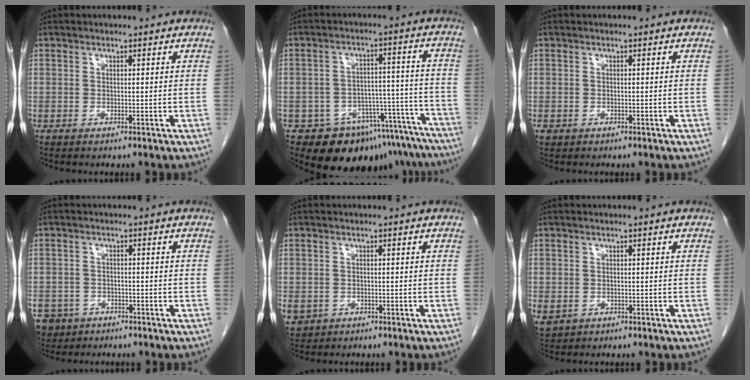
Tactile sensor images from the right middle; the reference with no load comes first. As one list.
[{"total": 16.4, "force": [-13.6, 7.9, 4.7], "torque": [-0.025, 0.049, -0.169]}, {"total": 1.0, "force": [-0.5, 0.9, 0.3], "torque": [-0.009, 0.003, -0.003]}, {"total": 7.1, "force": [-4.2, 5.5, 1.3], "torque": [-0.038, 0.002, -0.064]}, {"total": 6.1, "force": [-2.5, 5.2, 1.8], "torque": [-0.052, -0.003, -0.033]}, {"total": 4.4, "force": [-1.7, 3.7, 1.6], "torque": [-0.041, -0.006, -0.018]}]